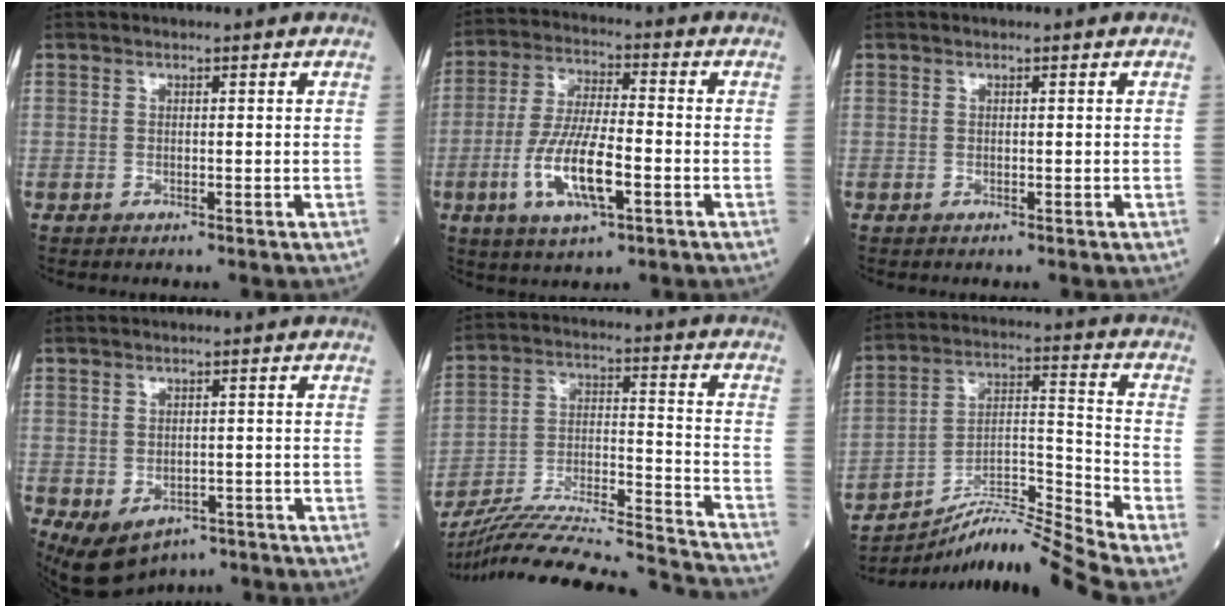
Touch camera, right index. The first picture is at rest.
{"total": 10.9, "force": [-3.4, 2.7, 10.0], "torque": [-0.207, -0.006, -0.058]}
{"total": 0.0}
{"total": 6.4, "force": [-3.2, 4.5, 3.2], "torque": [-0.052, 0.007, -0.039]}
{"total": 26.7, "force": [-25.0, 0.2, 9.4], "torque": [-0.140, -0.017, -0.378]}
{"total": 11.5, "force": [-10.3, -2.8, 4.4], "torque": [-0.070, 0.019, -0.181]}